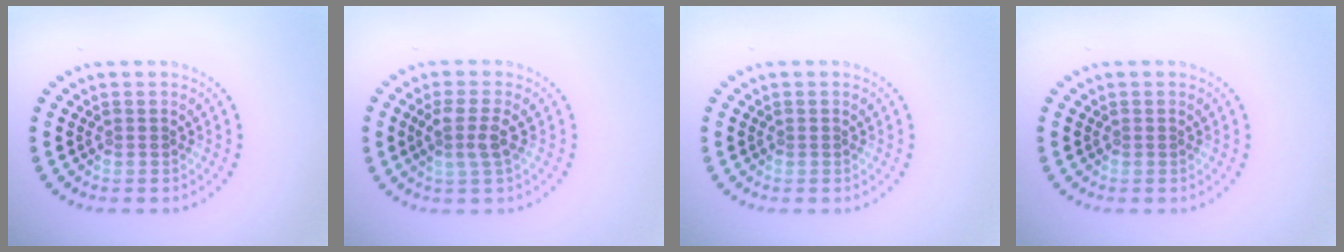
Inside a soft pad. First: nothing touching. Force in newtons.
{"total": 2.2, "press": 1.9, "slide": 1.2}
{"total": 0.0}
{"total": 0.0}